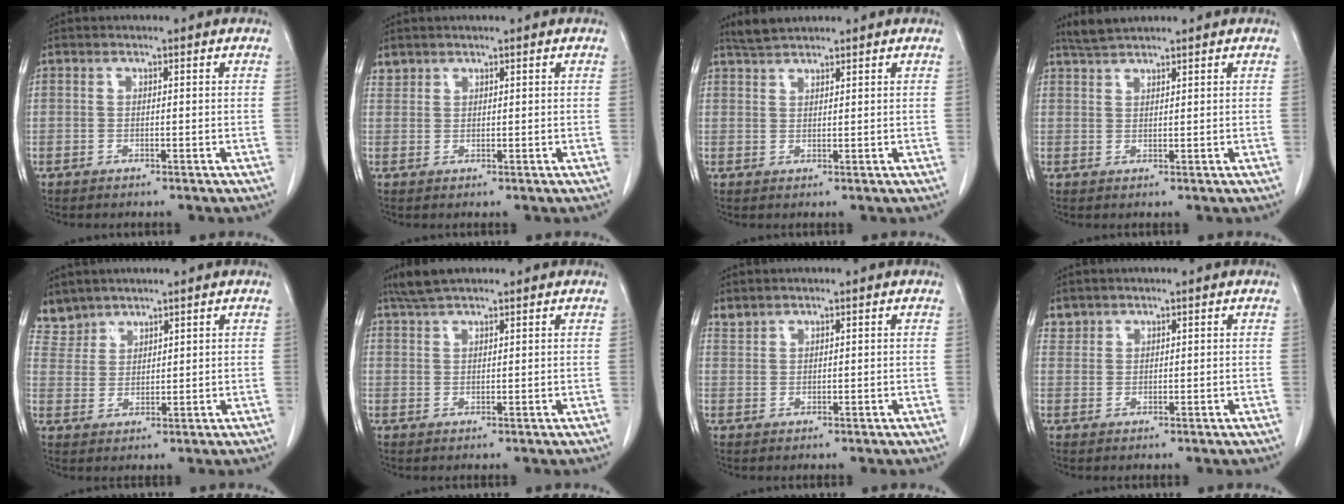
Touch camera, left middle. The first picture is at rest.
{"total": 1.3, "force": [1.1, 0.5, -0.2], "torque": [0.004, 0.005, 0.024]}
{"total": 3.0, "force": [2.9, 0.2, 0.8], "torque": [-0.023, 0.011, 0.057]}
{"total": 2.9, "force": [2.8, -0.1, 0.8], "torque": [-0.024, 0.011, 0.057]}
{"total": 4.4, "force": [4.1, 1.5, -0.6], "torque": [0.011, 0.005, 0.092]}
{"total": 4.6, "force": [3.9, 0.7, 2.3], "torque": [-0.049, 0.020, 0.075]}
{"total": 1.4, "force": [1.4, 0.2, -0.1], "torque": [-0.005, 0.005, 0.034]}
{"total": 1.6, "force": [1.4, 0.7, -0.3], "torque": [0.009, 0.006, 0.027]}